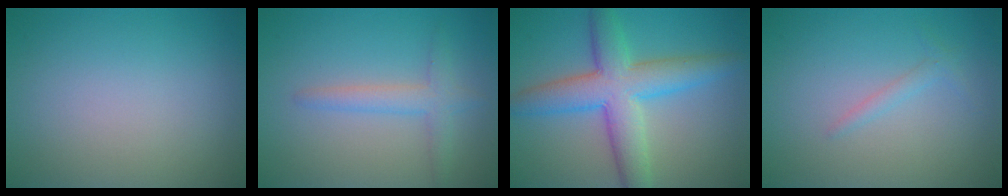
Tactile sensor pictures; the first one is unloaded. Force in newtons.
{"total": 2.4, "press": 2.4, "slide": 0.2}
{"total": 7.3, "press": 7.3, "slide": 0.1}
{"total": 0.9, "press": 0.9, "slide": 0.1}